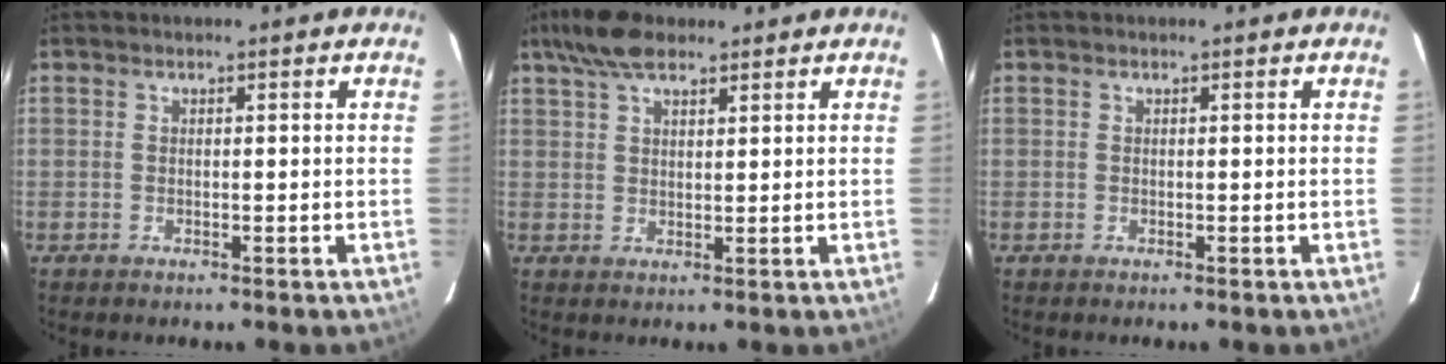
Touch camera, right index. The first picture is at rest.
{"total": 6.7, "force": [5.1, 2.4, 3.7], "torque": [-0.074, 0.021, 0.093]}
{"total": 0.0}